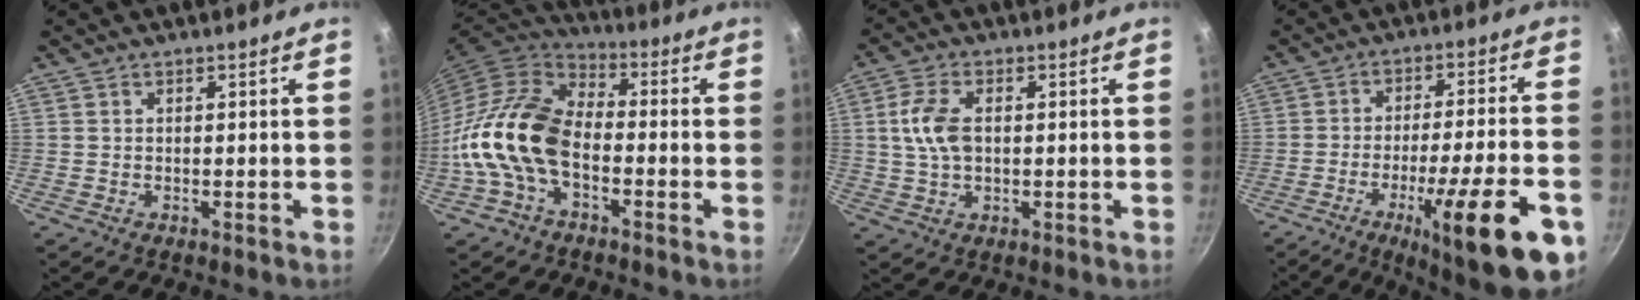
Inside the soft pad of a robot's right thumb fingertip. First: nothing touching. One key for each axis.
{"total": 15.5, "fx": -3.9, "fy": 9.6, "fz": 11.5, "tx": -0.201, "ty": 0.040, "tz": -0.090}
{"total": 7.1, "fx": 0.8, "fy": 4.1, "fz": 5.8, "tx": -0.114, "ty": 0.009, "tz": 0.012}
{"total": 21.8, "fx": -9.5, "fy": 4.4, "fz": 19.2, "tx": -0.257, "ty": 0.027, "tz": -0.136}